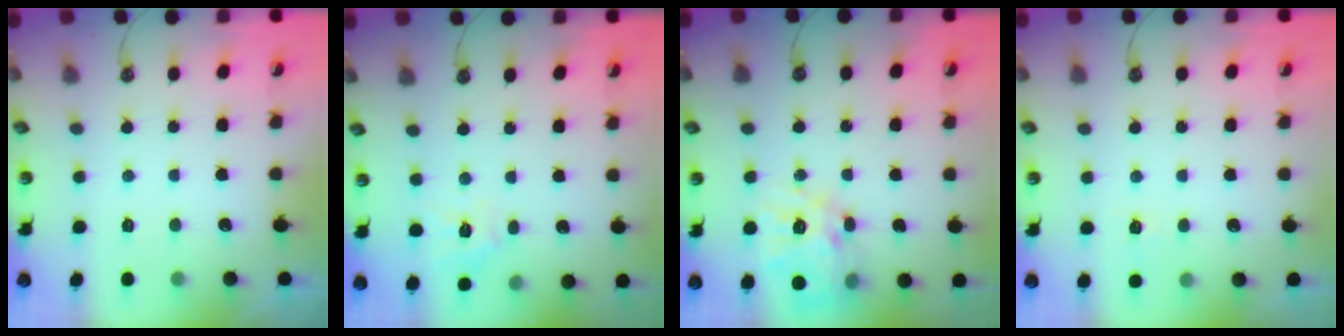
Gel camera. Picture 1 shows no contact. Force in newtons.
{"total": 6.8, "press": 6.8, "slide": 0.5}
{"total": 14.9, "press": 14.8, "slide": 1.3}
{"total": 2.8, "press": 2.8, "slide": 0.3}